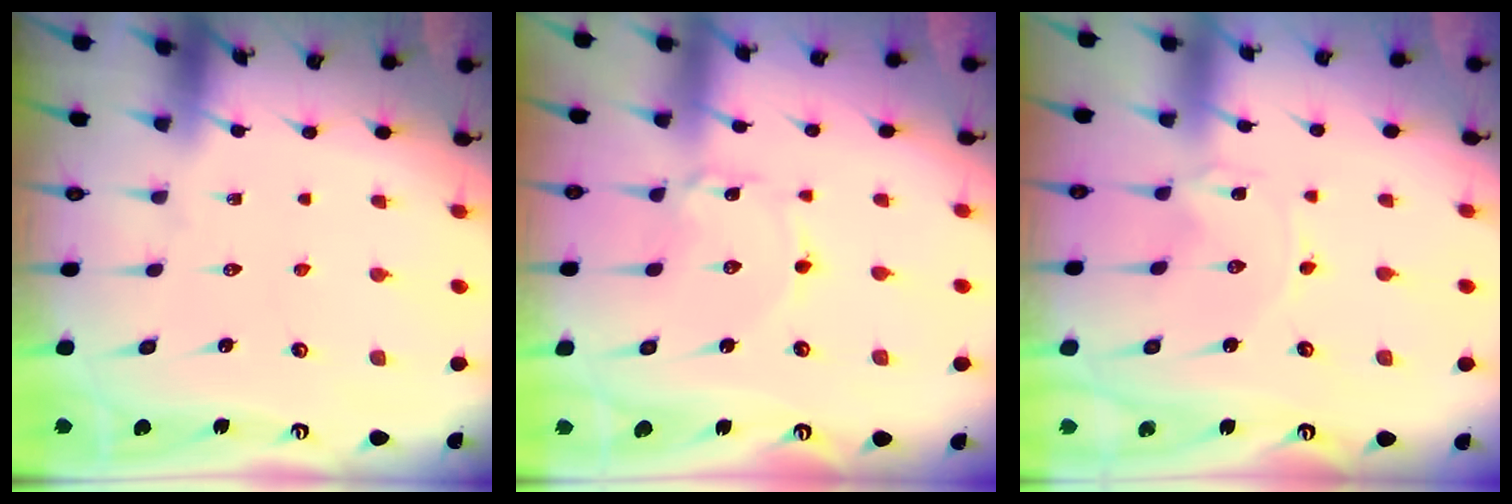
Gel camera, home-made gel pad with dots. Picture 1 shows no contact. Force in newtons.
{"total": 1.2, "press": 1.2, "slide": 0.1}
{"total": 0.0}